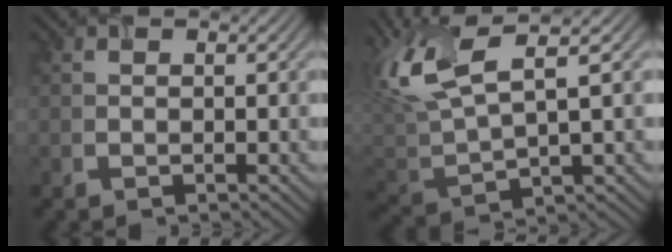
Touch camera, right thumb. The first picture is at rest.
{"total": 10.6, "force": [4.5, 3.4, 9.0], "torque": [-0.222, 0.022, 0.087]}